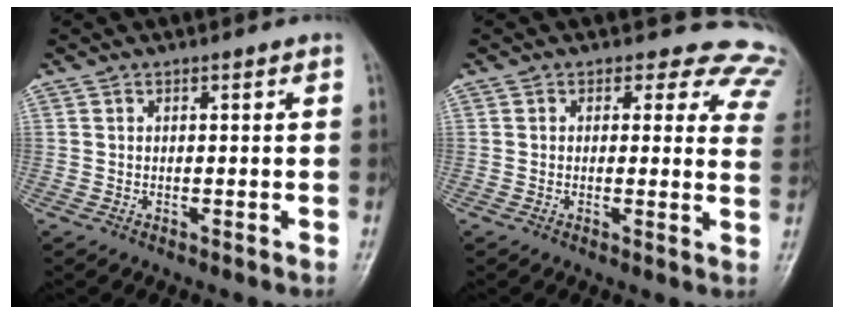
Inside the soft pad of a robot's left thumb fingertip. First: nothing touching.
{"total": 11.2, "force": [8.8, 6.0, 3.4], "torque": [0.025, -0.035, 0.061]}